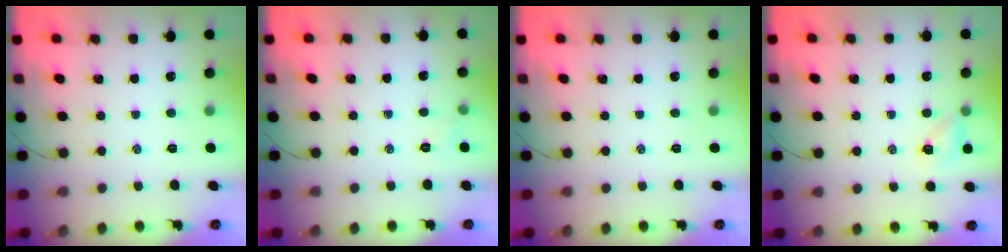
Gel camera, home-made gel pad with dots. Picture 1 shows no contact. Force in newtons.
{"total": 3.6, "press": 3.4, "slide": 1.1}
{"total": 0.0}
{"total": 5.1, "press": 4.9, "slide": 1.3}